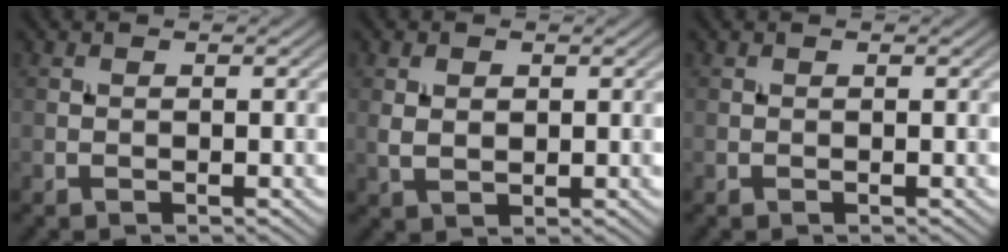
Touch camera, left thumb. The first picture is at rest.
{"total": 2.4, "force": [0.6, 1.6, 1.7], "torque": [-0.037, -0.002, 0.015]}
{"total": 0.0}